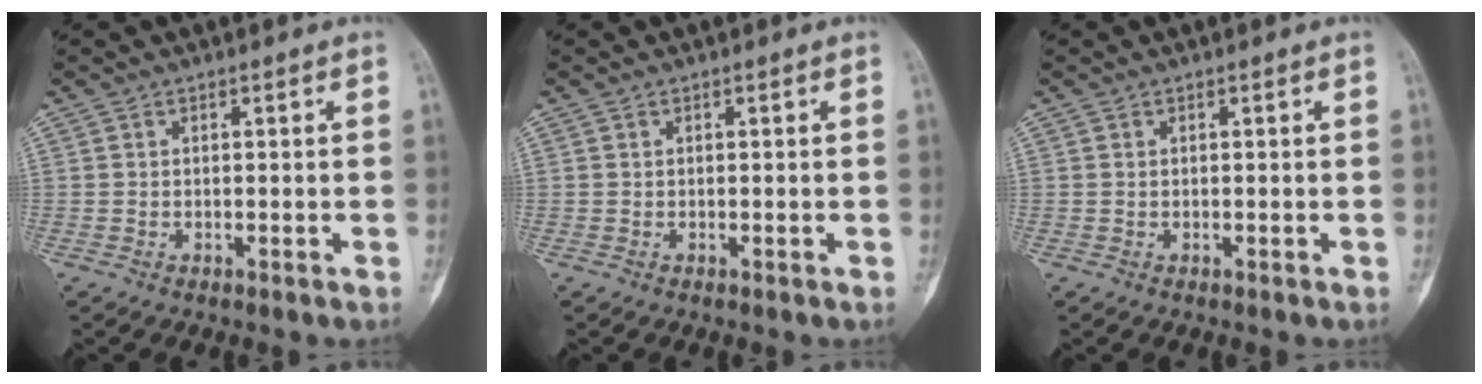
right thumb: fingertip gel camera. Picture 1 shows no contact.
{"total": 0.0}
{"total": 0.0}